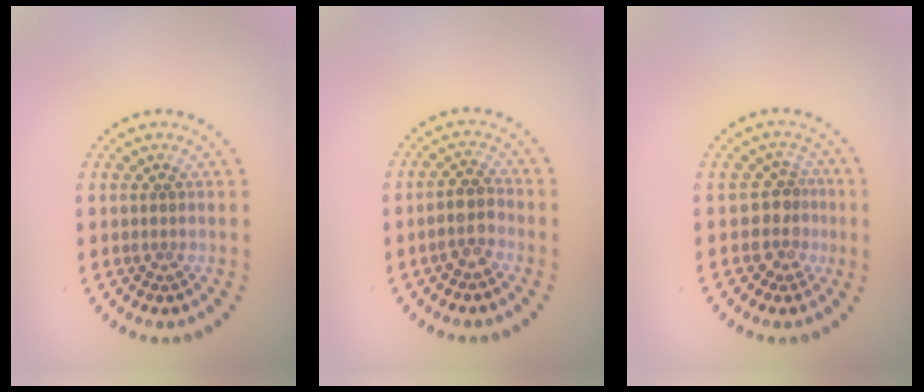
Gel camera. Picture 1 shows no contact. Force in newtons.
{"total": 2.2, "press": 2.1, "slide": 0.8}
{"total": 2.7, "press": 2.1, "slide": 1.7}